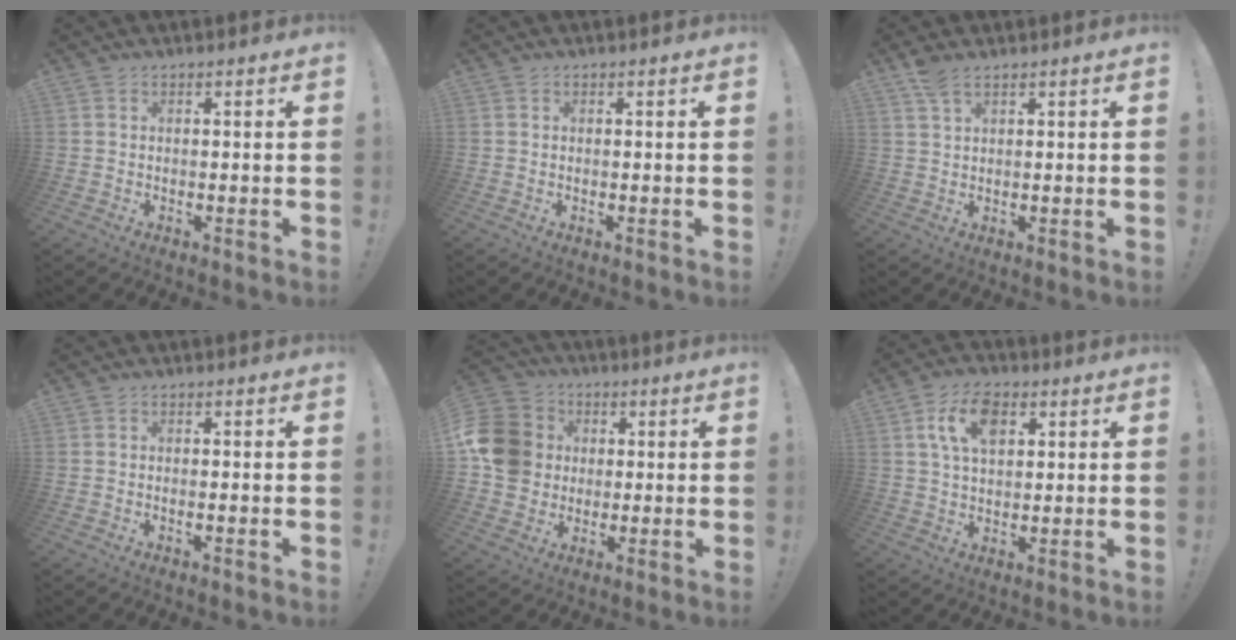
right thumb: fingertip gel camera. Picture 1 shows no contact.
{"total": 0.0}
{"total": 4.3, "force": [3.2, 1.3, 2.7], "torque": [-0.051, -0.011, 0.058]}
{"total": 0.6, "force": [-0.3, -0.2, 0.5], "torque": [-0.008, -0.001, -0.005]}
{"total": 14.2, "force": [1.5, 12.7, 6.2], "torque": [-0.099, 0.001, 0.034]}
{"total": 10.1, "force": [3.8, 6.1, 7.1], "torque": [-0.128, 0.011, 0.073]}